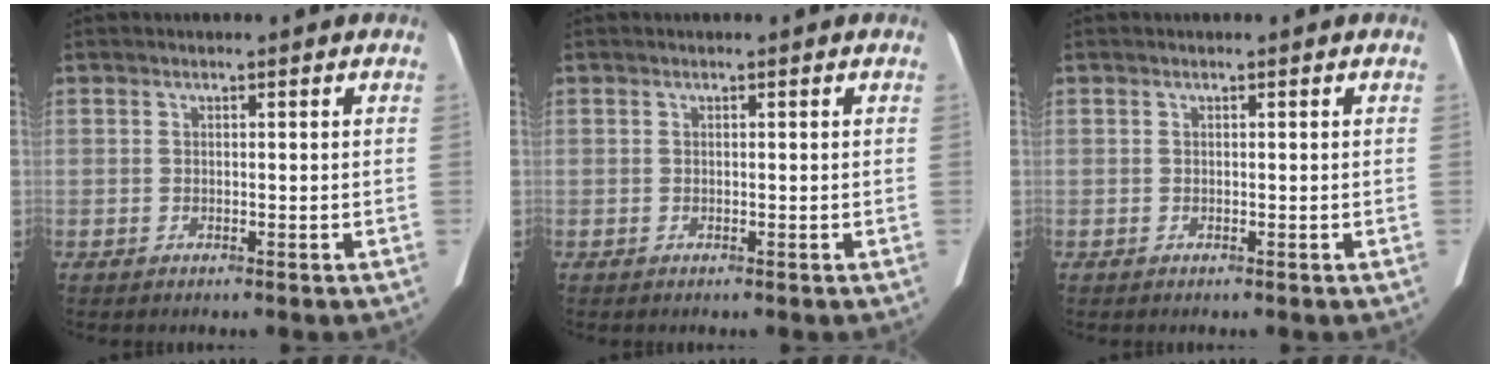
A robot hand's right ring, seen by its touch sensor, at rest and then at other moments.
{"total": 0.0}
{"total": 0.0}